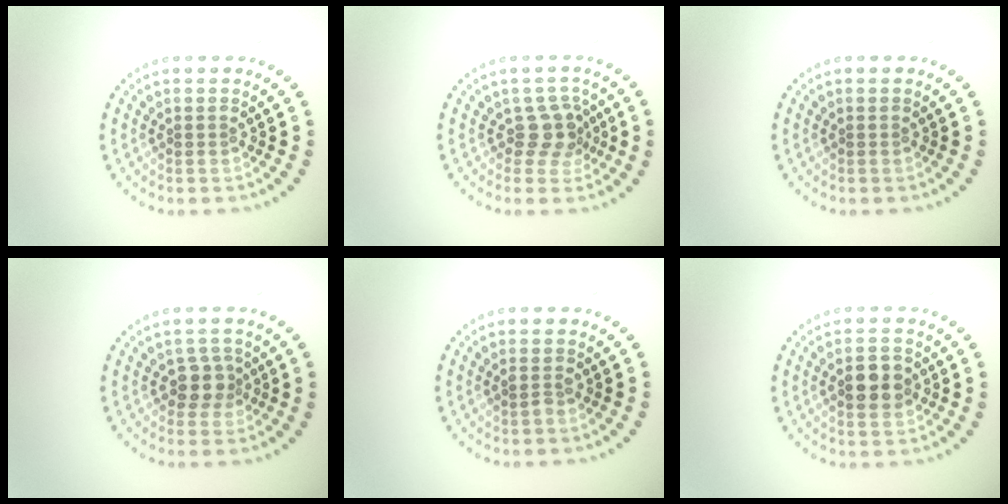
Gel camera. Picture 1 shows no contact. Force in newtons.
{"total": 2.6, "press": 1.9, "slide": 1.8}
{"total": 0.0}
{"total": 2.3, "press": 2.0, "slide": 1.1}
{"total": 0.7, "press": 0.6, "slide": 0.1}
{"total": 3.6, "press": 3.6, "slide": 0.1}